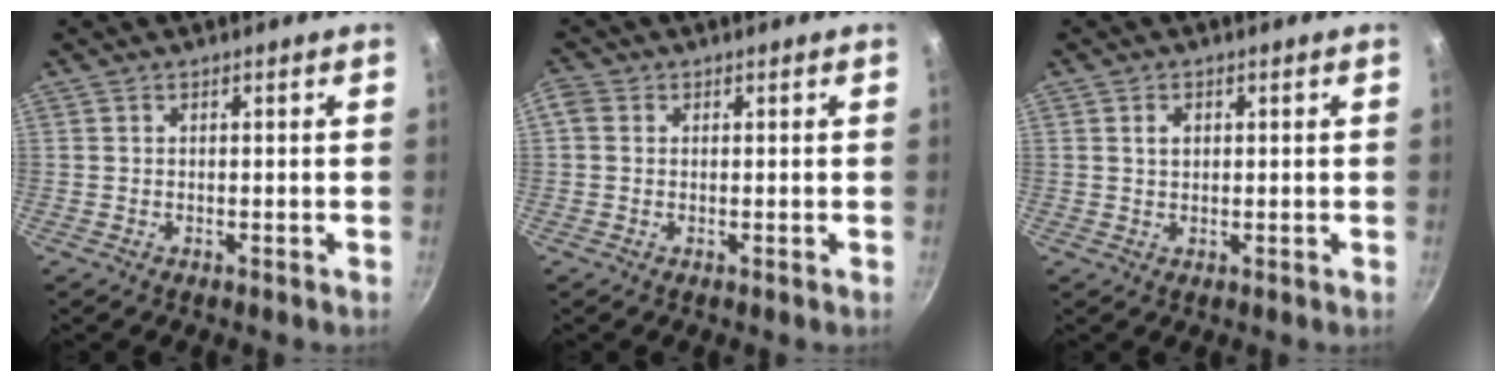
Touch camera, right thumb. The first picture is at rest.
{"total": 2.0, "force": [0.3, 1.7, 1.0], "torque": [-0.023, 0.008, 0.000]}
{"total": 2.1, "force": [0.6, 1.5, 1.3], "torque": [-0.016, 0.004, 0.010]}